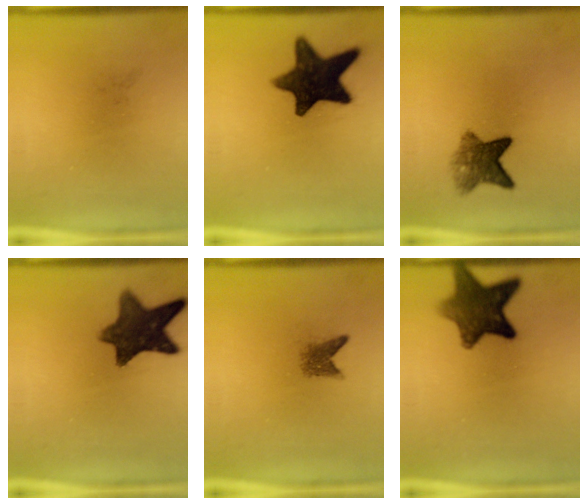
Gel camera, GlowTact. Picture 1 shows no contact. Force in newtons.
{"total": 14.6}
{"total": 5.9}
{"total": 11.0}
{"total": 2.3}
{"total": 10.4}